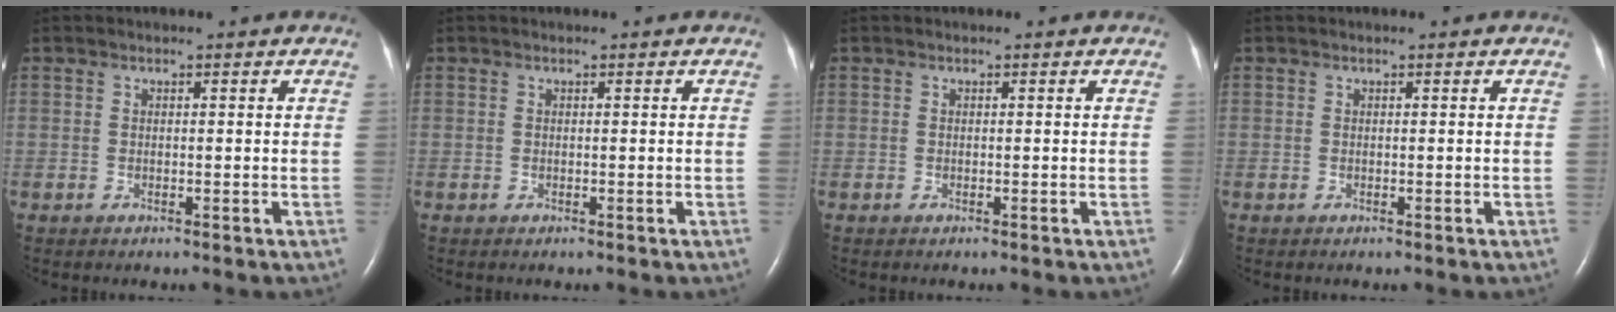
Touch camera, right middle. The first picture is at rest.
{"total": 0.0}
{"total": 0.0}
{"total": 0.0}